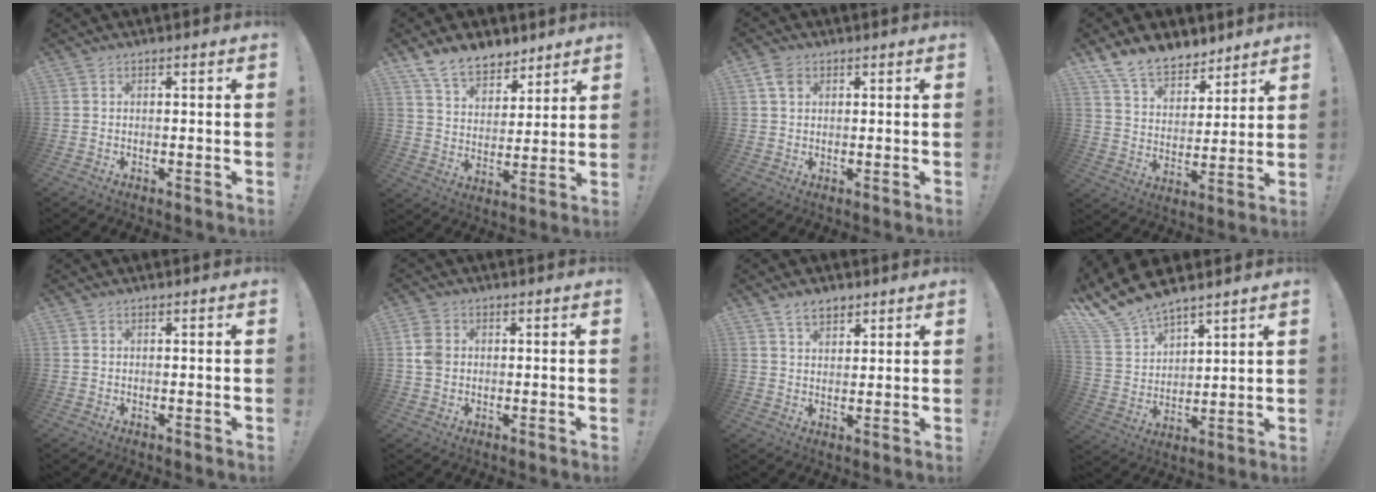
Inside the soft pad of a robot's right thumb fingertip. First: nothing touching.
{"total": 11.6, "force": [9.1, 6.3, 3.7], "torque": [-0.067, -0.064, 0.177]}
{"total": 4.0, "force": [1.9, 2.8, 2.1], "torque": [-0.035, -0.002, 0.036]}
{"total": 12.4, "force": [10.2, 6.2, 3.3], "torque": [-0.075, -0.074, 0.198]}
{"total": 0.0}
{"total": 5.4, "force": [0.5, 4.6, 2.9], "torque": [-0.051, 0.009, 0.013]}
{"total": 5.5, "force": [3.8, 3.2, 2.4], "torque": [-0.040, -0.016, 0.072]}
{"total": 12.0, "force": [10.7, 4.7, 3.0], "torque": [-0.085, -0.083, 0.201]}